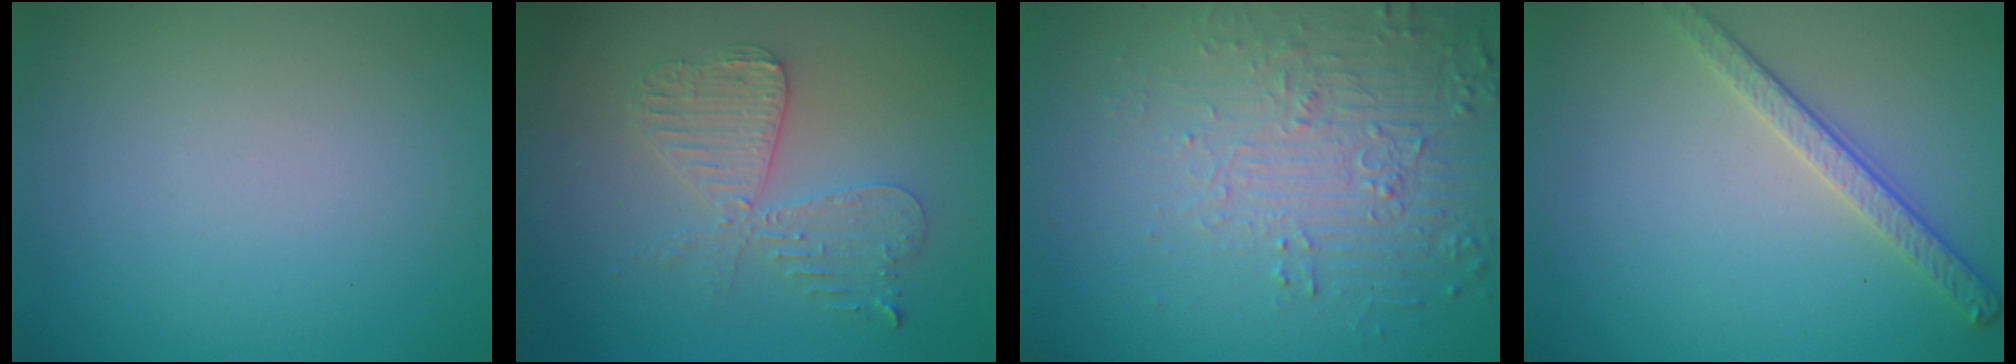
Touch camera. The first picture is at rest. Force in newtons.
{"total": 4.3, "press": 3.7, "slide": 2.1}
{"total": 6.0, "press": 3.9, "slide": 4.6}
{"total": 2.8, "press": 2.5, "slide": 1.2}